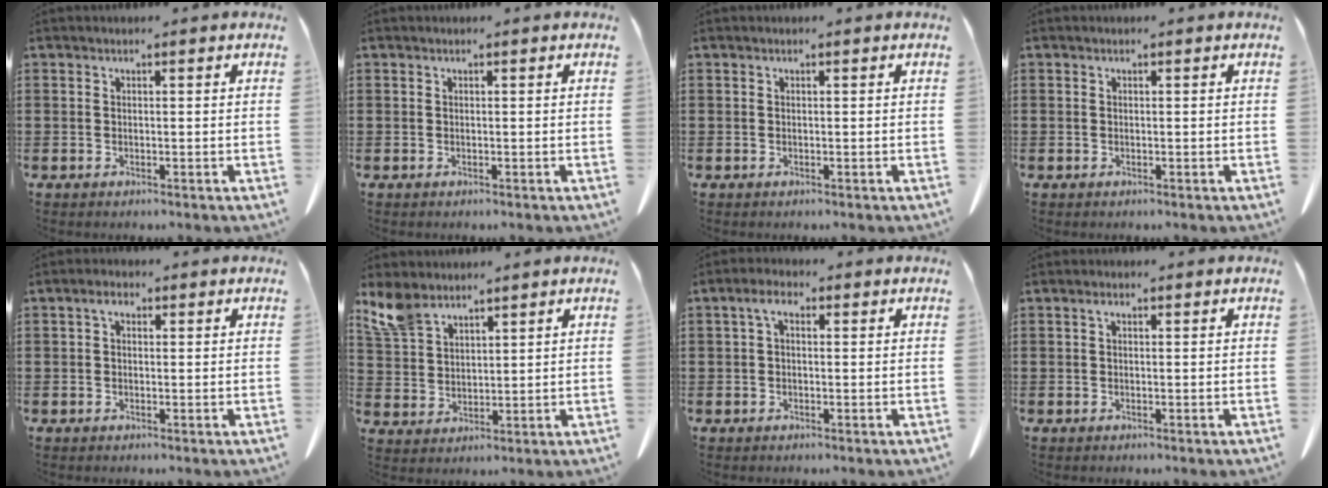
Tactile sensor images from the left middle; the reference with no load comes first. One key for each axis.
{"total": 0.0}
{"total": 0.0}
{"total": 0.0}
{"total": 1.9, "fx": 0.4, "fy": 1.1, "fz": 1.4, "tx": -0.031, "ty": 0.008, "tz": 0.005}
{"total": 6.0, "fx": 4.5, "fy": 3.0, "fz": 2.6, "tx": -0.079, "ty": -0.005, "tz": 0.085}
{"total": 2.8, "fx": 0.2, "fy": 1.5, "fz": 2.3, "tx": -0.050, "ty": 0.009, "tz": 0.002}
{"total": 0.9, "fx": 0.2, "fy": 0.4, "fz": 0.8, "tx": -0.017, "ty": 0.005, "tz": 0.002}